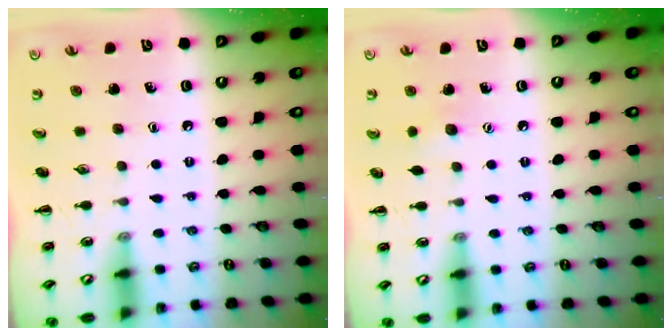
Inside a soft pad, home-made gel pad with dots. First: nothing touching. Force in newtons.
{"total": 5.3, "press": 5.1, "slide": 1.3}